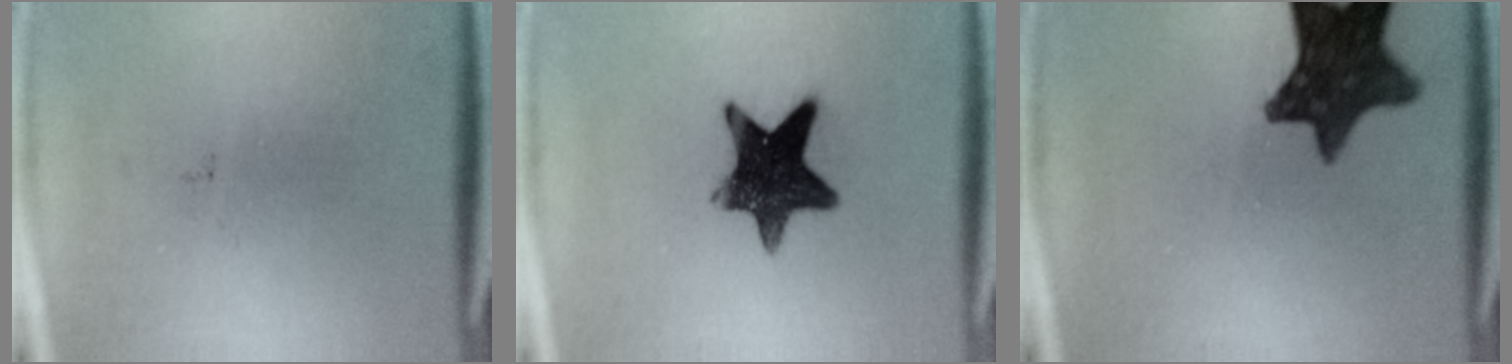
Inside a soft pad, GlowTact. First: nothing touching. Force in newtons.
{"total": 13.1}
{"total": 12.8}